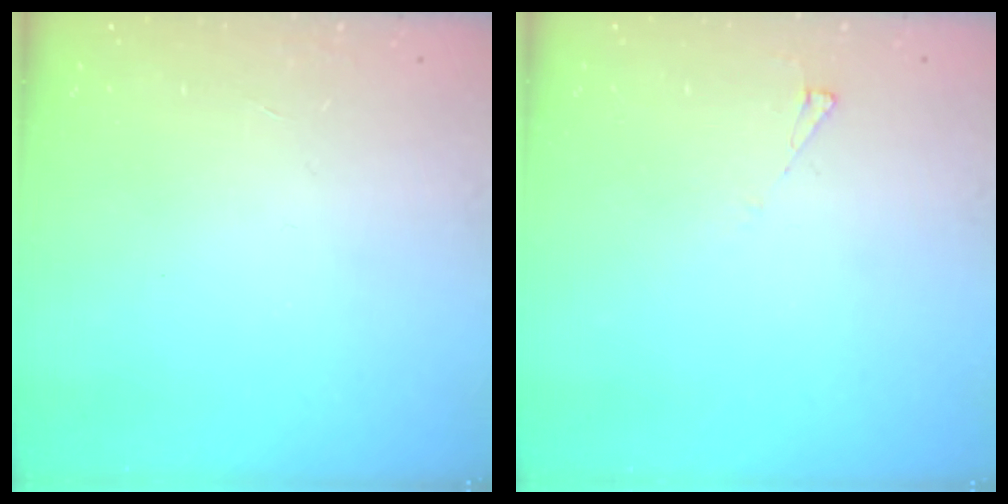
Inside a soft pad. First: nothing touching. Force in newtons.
{"total": 3.4, "press": 3.3, "slide": 0.6}